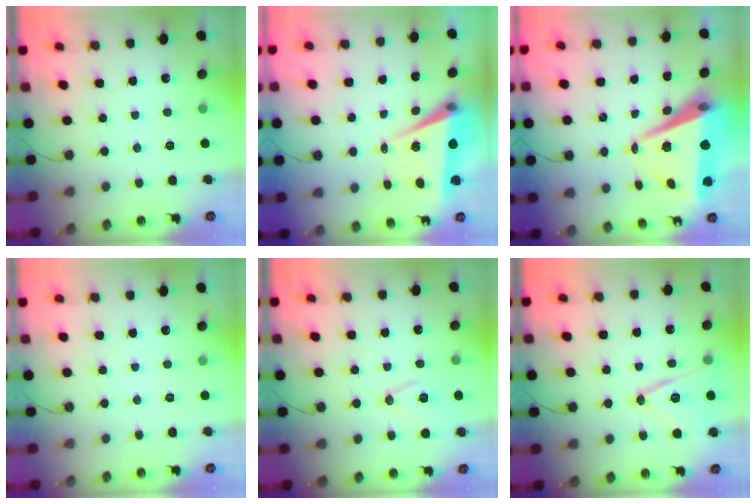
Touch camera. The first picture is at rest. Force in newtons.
{"total": 6.0, "press": 4.1, "slide": 4.3}
{"total": 11.4, "press": 10.6, "slide": 4.1}
{"total": 0.0}
{"total": 10.3, "press": 9.9, "slide": 2.6}
{"total": 13.4, "press": 13.0, "slide": 3.3}